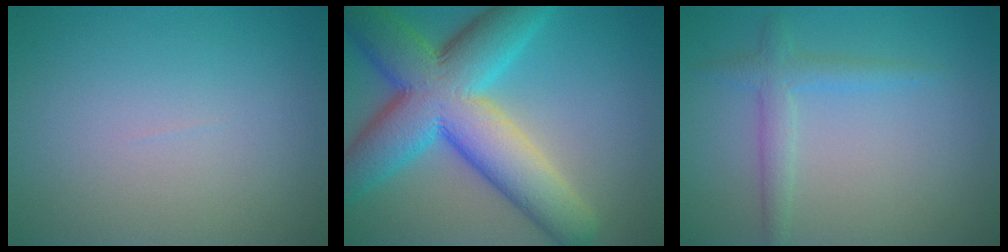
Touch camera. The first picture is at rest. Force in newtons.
{"total": 12.8, "press": 12.8, "slide": 0.3}
{"total": 2.2, "press": 2.2, "slide": 0.1}